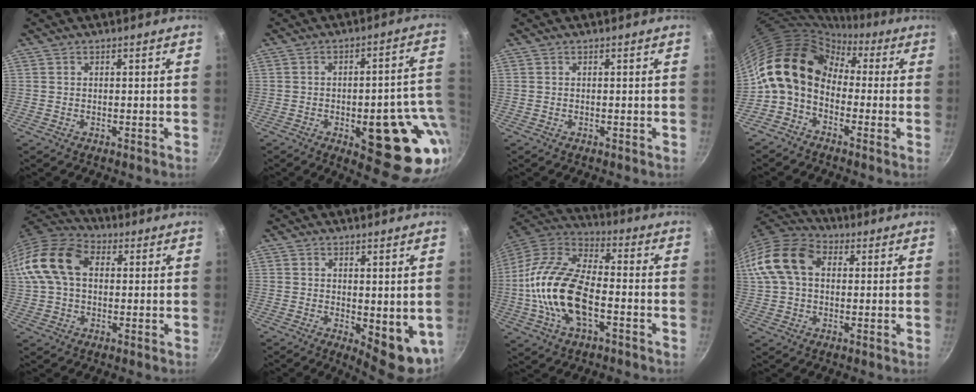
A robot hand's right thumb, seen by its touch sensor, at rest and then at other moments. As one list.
[{"total": 20.7, "force": [-4.7, 8.1, 18.5], "torque": [-0.169, 0.012, -0.054]}, {"total": 0.0}, {"total": 14.3, "force": [-0.2, 10.9, 9.2], "torque": [-0.141, 0.045, -0.027]}, {"total": 14.4, "force": [2.6, 9.8, 10.3], "torque": [-0.184, 0.028, 0.031]}, {"total": 9.0, "force": [-0.2, 4.0, 8.0], "torque": [-0.083, -0.011, 0.008]}, {"total": 19.4, "force": [-4.0, 10.1, 16.1], "torque": [-0.299, 0.034, -0.089]}, {"total": 14.3, "force": [2.8, 10.0, 9.8], "torque": [-0.176, 0.031, 0.034]}]